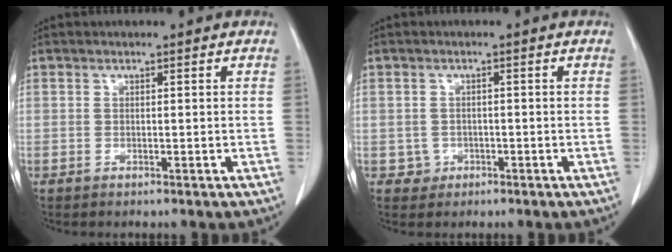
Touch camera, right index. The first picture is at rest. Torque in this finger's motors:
{"motor_torque": [-1.27, 0.88, -1.05, -0.21]}